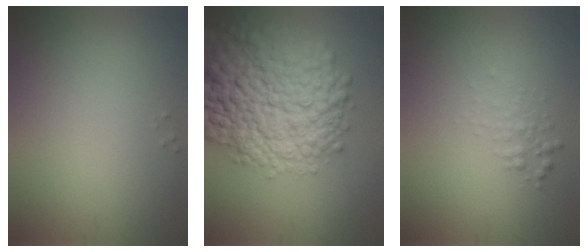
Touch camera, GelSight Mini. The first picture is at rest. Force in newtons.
{"total": 11.9, "press": 11.9, "slide": 0.3}
{"total": 1.3, "press": 1.3, "slide": 0.0}